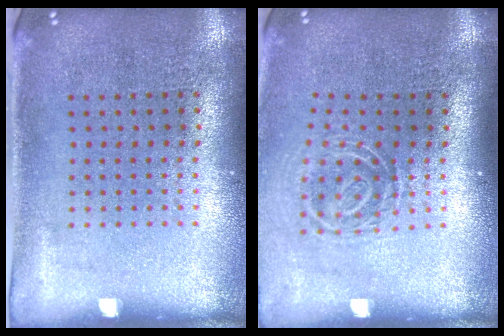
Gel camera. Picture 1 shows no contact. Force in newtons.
{"total": 1.8, "press": 1.2, "slide": 1.4}